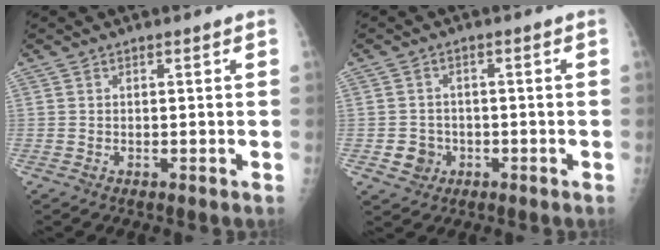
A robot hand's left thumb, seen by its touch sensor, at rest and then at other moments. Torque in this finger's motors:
{"motor_torque": [-0.30, 0.26, -0.05, -0.01, -0.01]}